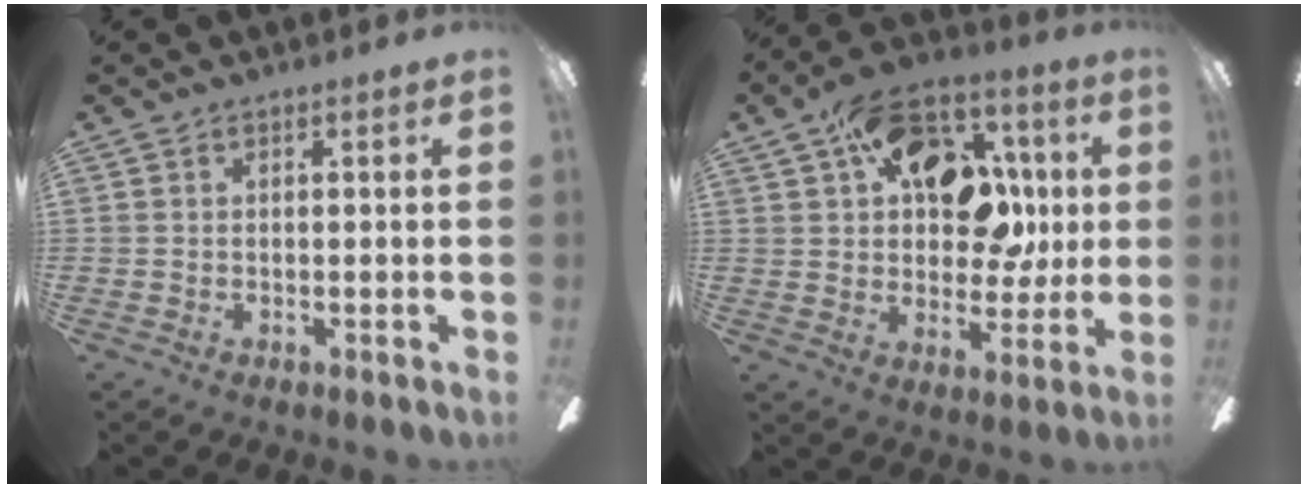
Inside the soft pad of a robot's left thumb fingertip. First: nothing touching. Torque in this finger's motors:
{"motor_torque": [2.40, 2.61, 2.11, -0.66, 0.12]}